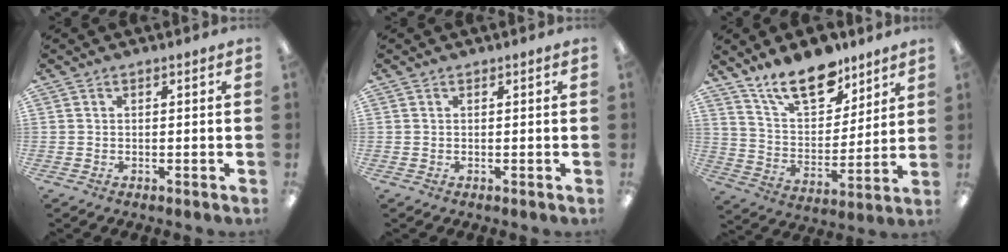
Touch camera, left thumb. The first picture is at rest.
{"total": 0.0}
{"total": 16.5, "force": [12.4, 7.4, 8.0], "torque": [-0.136, -0.069, 0.221]}